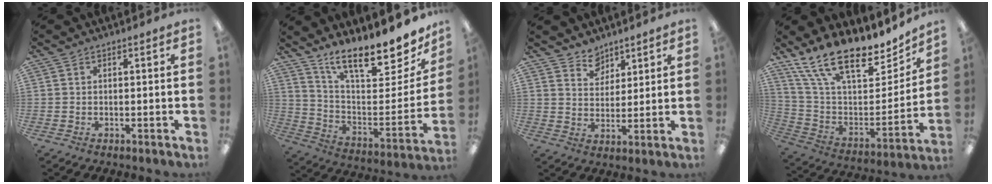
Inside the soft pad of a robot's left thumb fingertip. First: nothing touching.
{"total": 17.7, "force": [13.7, 5.3, 9.8], "torque": [-0.137, -0.110, 0.231]}
{"total": 6.4, "force": [5.3, 3.5, 0.3], "torque": [0.003, -0.039, 0.098]}
{"total": 19.1, "force": [15.1, 6.6, 9.6], "torque": [-0.178, -0.115, 0.272]}